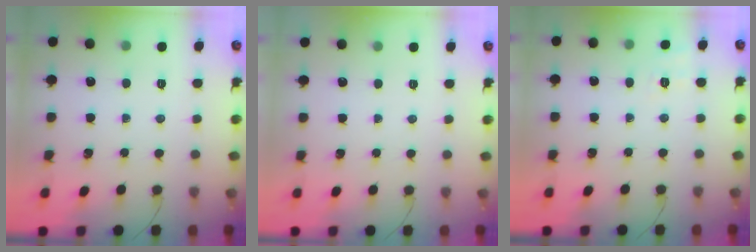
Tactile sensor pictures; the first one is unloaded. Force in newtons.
{"total": 2.4, "press": 2.4, "slide": 0.5}
{"total": 2.1, "press": 0.8, "slide": 2.0}